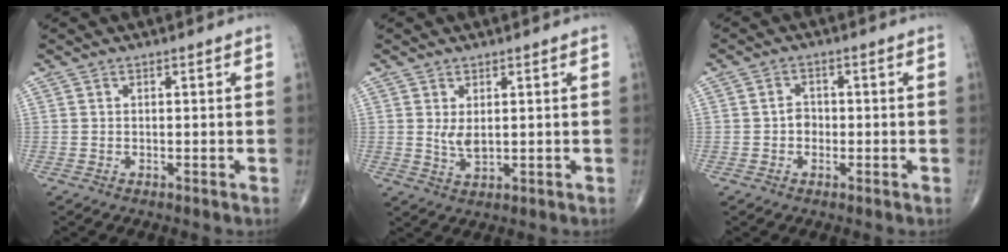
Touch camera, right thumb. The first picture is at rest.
{"total": 3.0, "force": [0.6, 1.4, 2.6], "torque": [-0.048, -0.012, 0.019]}
{"total": 2.5, "force": [-0.5, 2.1, 1.3], "torque": [-0.008, 0.008, -0.013]}